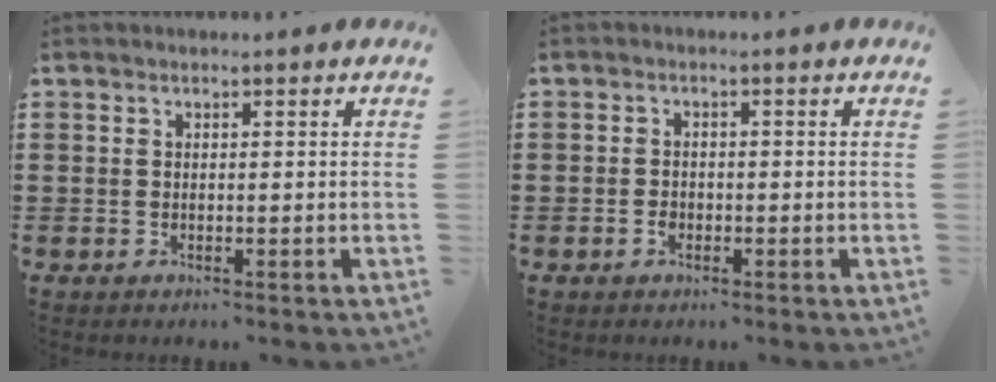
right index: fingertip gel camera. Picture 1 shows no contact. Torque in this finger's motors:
{"motor_torque": [-0.41, 0.81, 0.00, 0.00]}